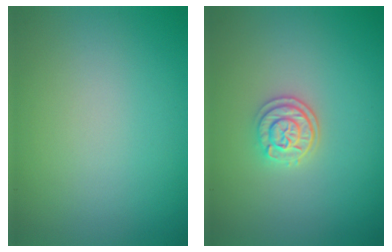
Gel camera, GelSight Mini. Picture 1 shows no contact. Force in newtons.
{"total": 2.4, "press": 2.1, "slide": 1.1}